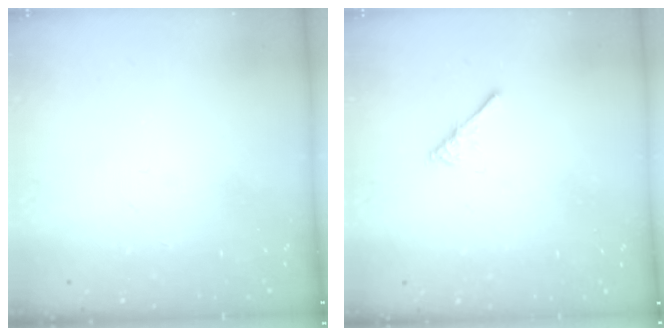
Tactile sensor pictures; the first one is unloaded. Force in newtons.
{"total": 3.0, "press": 2.9, "slide": 0.5}